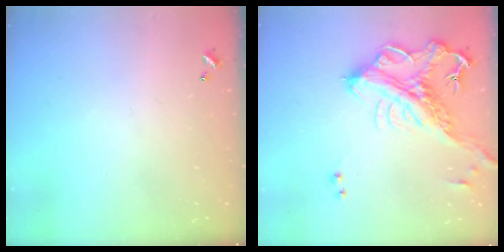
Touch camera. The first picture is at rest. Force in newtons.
{"total": 8.5, "press": 8.3, "slide": 2.1}